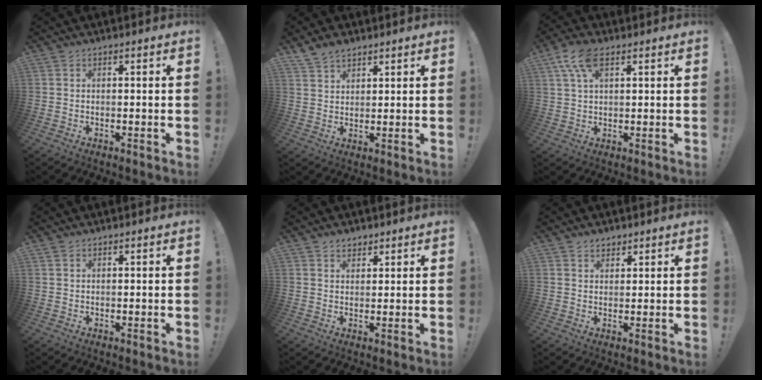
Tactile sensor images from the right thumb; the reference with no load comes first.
{"total": 5.0, "force": [4.1, 2.5, 1.5], "torque": [-0.031, -0.022, 0.079]}
{"total": 8.1, "force": [3.9, 3.8, 6.0], "torque": [-0.107, -0.001, 0.075]}
{"total": 0.8, "force": [0.6, 0.4, 0.2], "torque": [0.003, -0.004, 0.011]}
{"total": 2.9, "force": [2.3, 1.6, 0.4], "torque": [0.003, -0.015, 0.041]}
{"total": 2.6, "force": [2.1, 1.6, 0.5], "torque": [-0.006, -0.009, 0.037]}